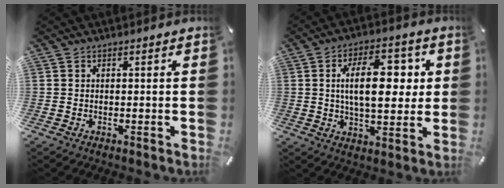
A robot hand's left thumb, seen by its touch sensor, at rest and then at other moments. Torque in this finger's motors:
{"motor_torque": [1.58, 1.50, 1.56, -0.27, 0.22]}